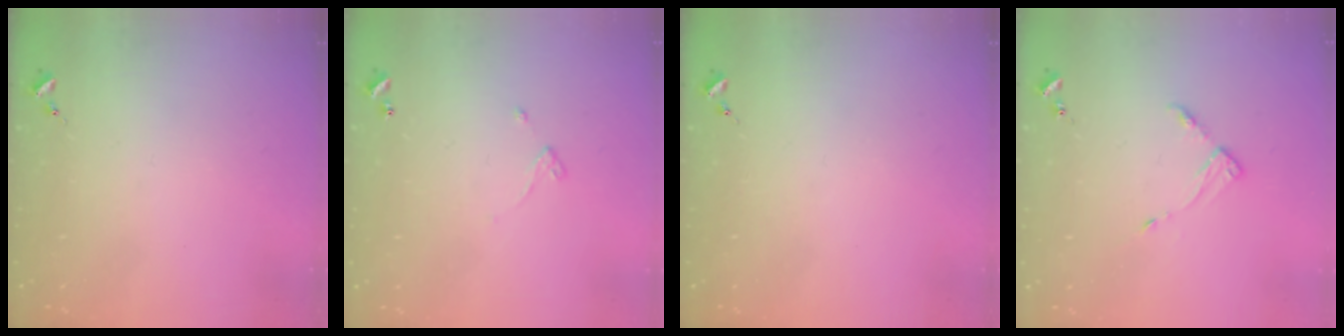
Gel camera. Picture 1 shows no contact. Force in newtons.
{"total": 3.2, "press": 3.2, "slide": 0.4}
{"total": 0.0}
{"total": 4.9, "press": 4.8, "slide": 0.6}